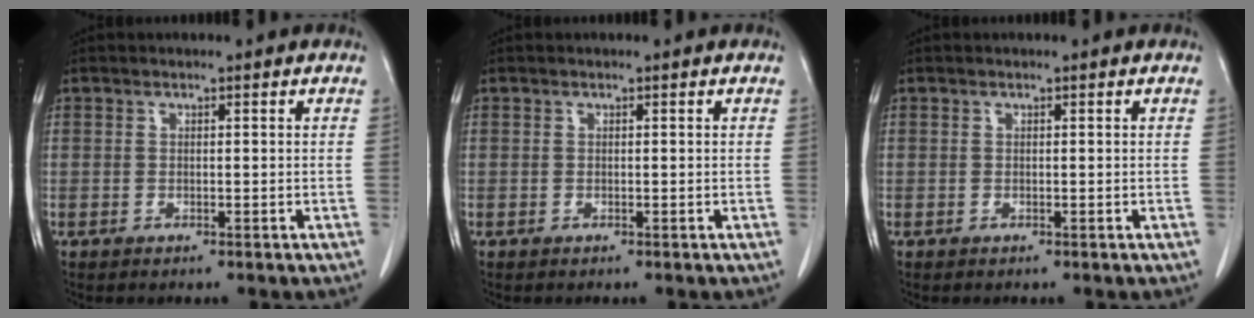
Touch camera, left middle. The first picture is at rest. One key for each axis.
{"total": 0.0}
{"total": 0.0}